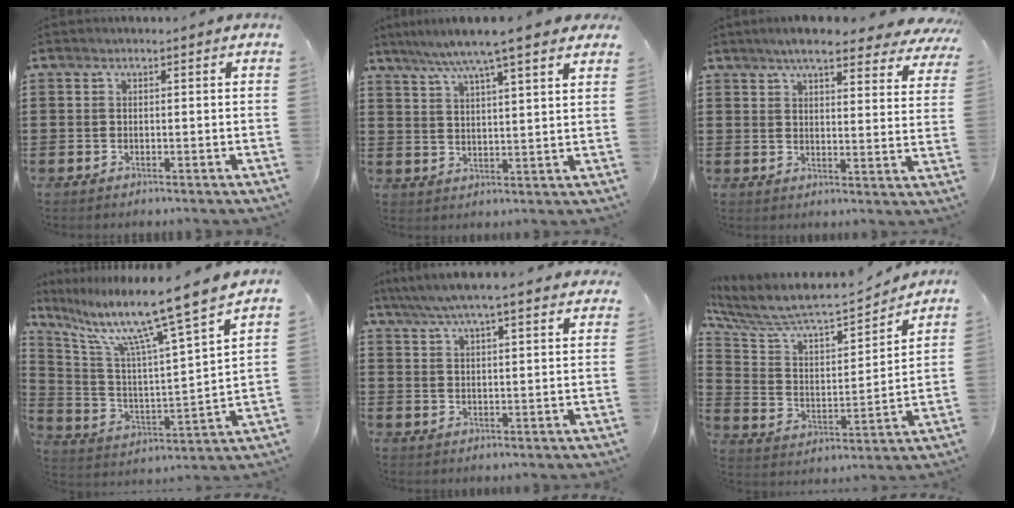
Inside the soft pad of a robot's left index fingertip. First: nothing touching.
{"total": 6.7, "force": [5.1, -0.4, 4.2], "torque": [-0.096, -0.016, 0.086]}
{"total": 6.7, "force": [5.8, 0.6, 3.3], "torque": [-0.074, -0.020, 0.100]}
{"total": 12.4, "force": [9.5, -0.7, 8.0], "torque": [-0.171, -0.077, 0.143]}
{"total": 5.6, "force": [4.9, -0.1, 2.6], "torque": [-0.066, -0.020, 0.085]}
{"total": 7.4, "force": [6.7, 1.5, 2.9], "torque": [-0.091, -0.060, 0.107]}